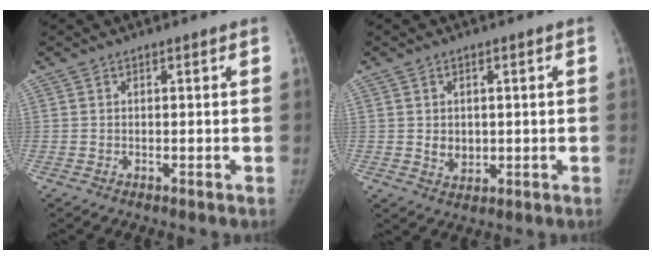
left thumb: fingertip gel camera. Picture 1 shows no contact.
{"total": 3.6, "force": [0.2, 2.9, 2.1], "torque": [-0.021, -0.006, 0.013]}